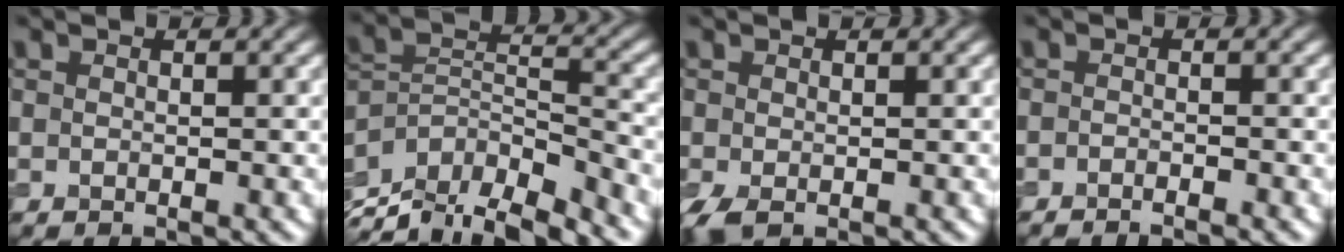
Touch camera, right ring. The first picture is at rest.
{"total": 9.7, "force": [-7.0, 4.2, 5.2], "torque": [-0.111, 0.010, -0.115]}
{"total": 1.5, "force": [-0.9, 0.4, 1.2], "torque": [-0.033, -0.004, -0.020]}
{"total": 1.6, "force": [-1.4, 0.1, 0.7], "torque": [-0.013, 0.000, -0.027]}